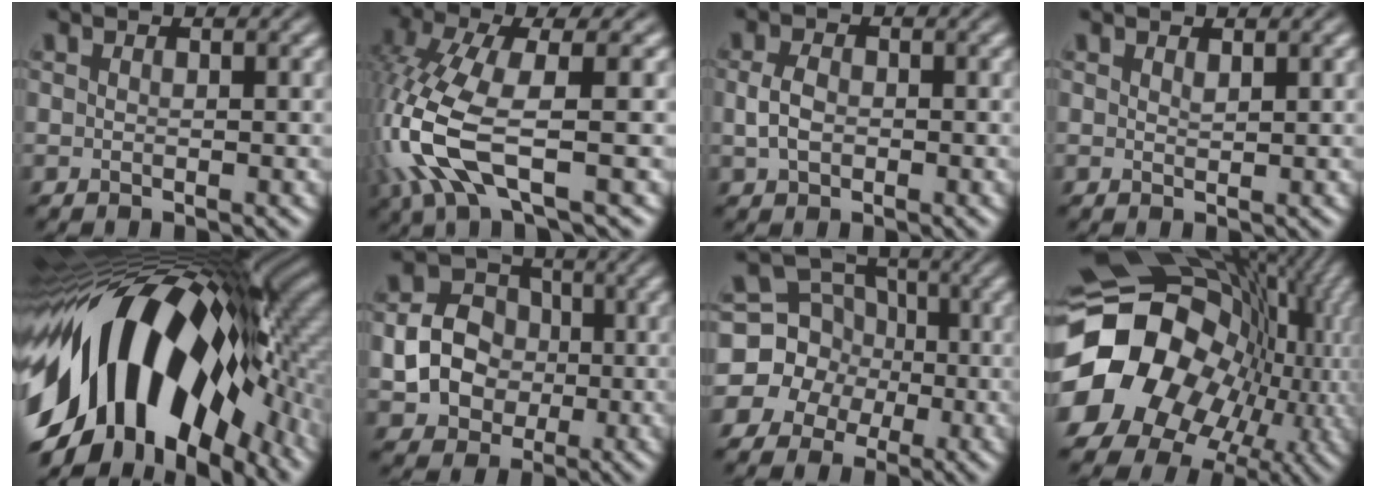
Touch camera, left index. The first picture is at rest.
{"total": 8.9, "force": [-2.9, 2.6, 8.0], "torque": [-0.208, -0.004, -0.056]}
{"total": 1.9, "force": [-0.2, 1.4, 1.3], "torque": [-0.036, -0.001, 0.002]}
{"total": 0.5, "force": [0.4, -0.3, -0.2], "torque": [0.003, -0.002, 0.014]}
{"total": 17.4, "force": [-3.0, 9.4, 14.4], "torque": [-0.251, 0.014, -0.066]}
{"total": 5.0, "force": [-0.7, 4.3, 2.3], "torque": [-0.044, 0.007, -0.012]}
{"total": 7.1, "force": [-1.5, 6.9, 1.2], "torque": [-0.021, 0.020, -0.049]}
{"total": 19.8, "force": [-2.7, 16.6, 10.5], "torque": [-0.197, -0.024, -0.049]}